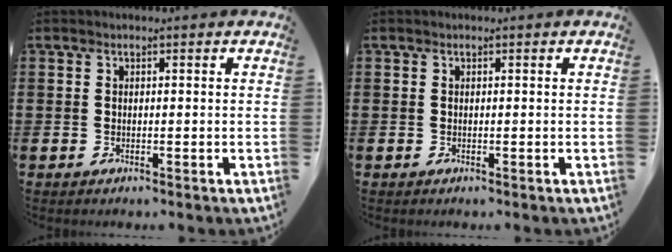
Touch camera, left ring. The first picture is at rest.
{"total": 0.0}